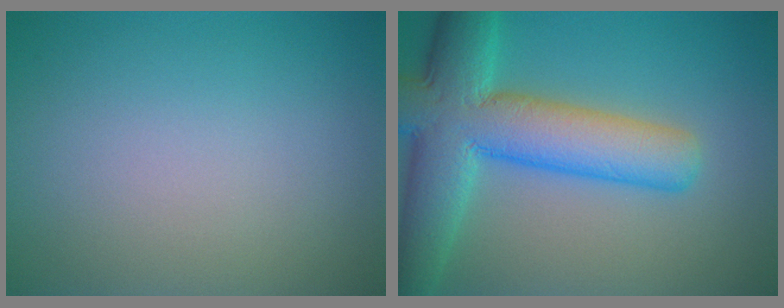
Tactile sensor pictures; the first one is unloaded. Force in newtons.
{"total": 10.1, "press": 10.1, "slide": 0.5}